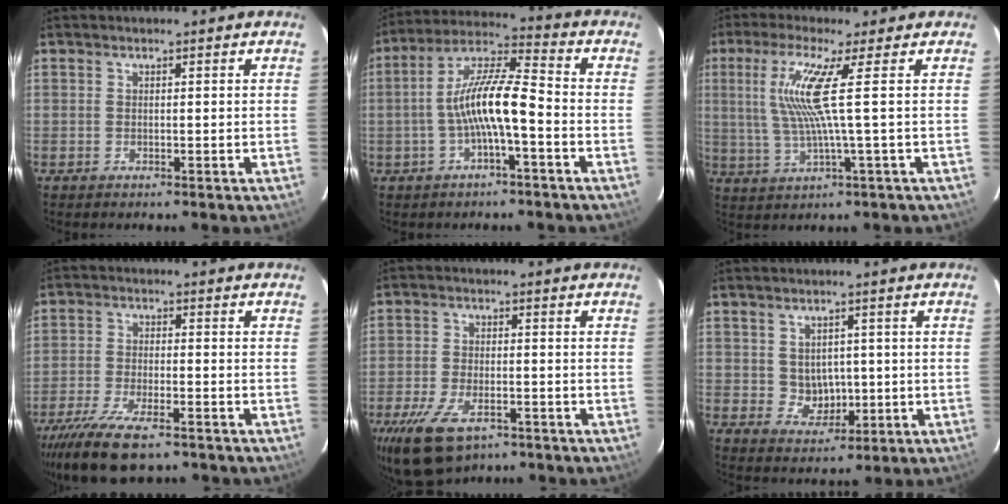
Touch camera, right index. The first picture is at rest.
{"total": 10.7, "force": [-2.7, 1.8, 10.2], "torque": [-0.205, 0.018, -0.050]}
{"total": 8.6, "force": [1.7, -1.6, 8.3], "torque": [-0.164, -0.006, 0.045]}
{"total": 13.1, "force": [-9.6, 3.8, 8.0], "torque": [-0.186, -0.040, -0.175]}
{"total": 12.8, "force": [-7.9, 6.2, 8.0], "torque": [-0.190, -0.031, -0.137]}
{"total": 4.7, "force": [0.1, 4.4, 1.7], "torque": [-0.033, 0.007, 0.016]}